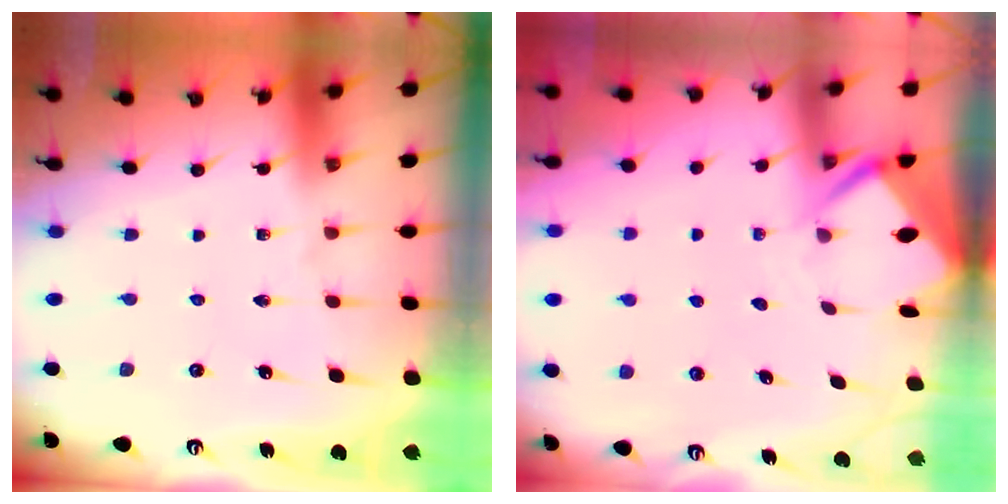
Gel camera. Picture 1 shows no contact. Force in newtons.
{"total": 3.3, "press": 3.3, "slide": 0.3}